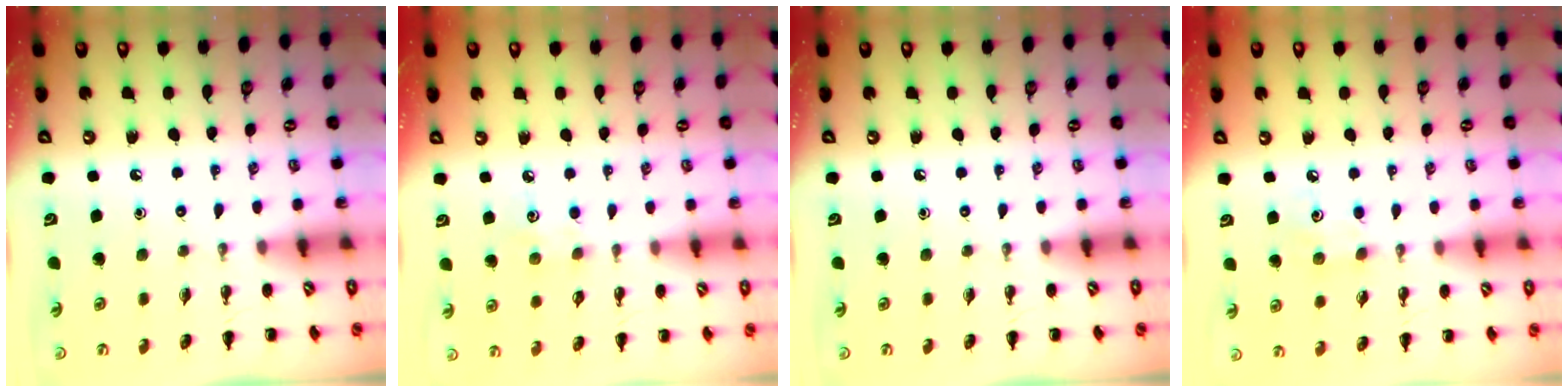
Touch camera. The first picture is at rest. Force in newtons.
{"total": 5.1, "press": 4.9, "slide": 1.4}
{"total": 0.0}
{"total": 5.9, "press": 5.7, "slide": 1.5}